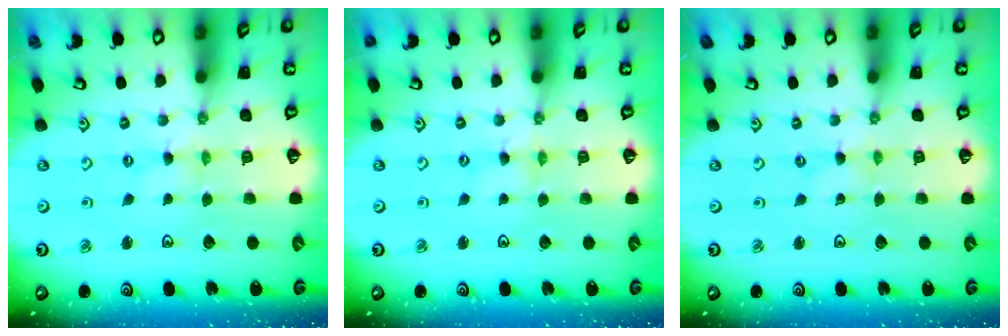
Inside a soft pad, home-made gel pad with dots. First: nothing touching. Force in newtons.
{"total": 1.2, "press": 1.1, "slide": 0.2}
{"total": 0.0}